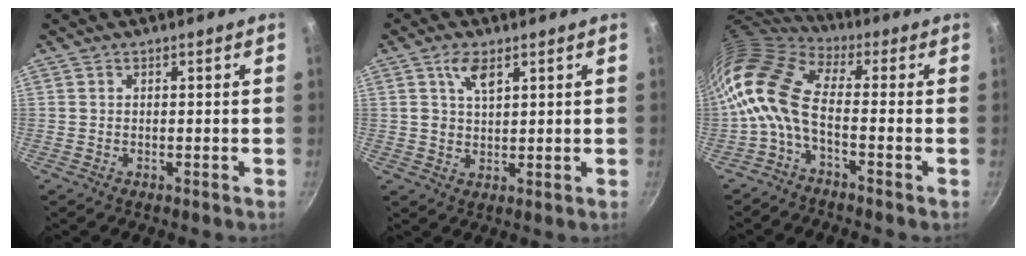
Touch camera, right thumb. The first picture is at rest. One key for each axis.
{"total": 4.6, "fx": 2.4, "fy": 2.3, "fz": 3.2, "tx": -0.053, "ty": -0.010, "tz": 0.047}
{"total": 11.6, "fx": -1.9, "fy": 5.1, "fz": 10.2, "tx": -0.209, "ty": 0.024, "tz": -0.057}